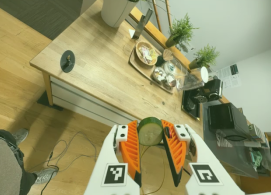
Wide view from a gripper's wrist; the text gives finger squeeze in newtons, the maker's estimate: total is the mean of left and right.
{"total": 9.2, "left": 9.7, "right": 8.7}